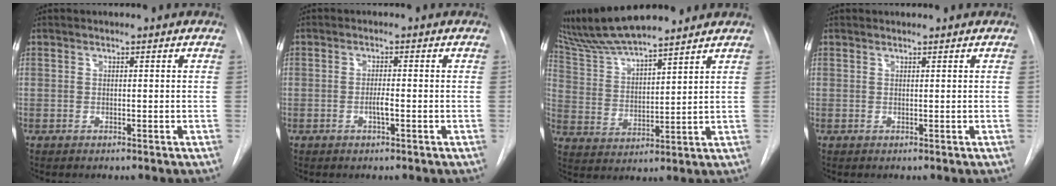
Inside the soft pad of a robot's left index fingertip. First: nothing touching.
{"total": 1.5, "force": [-0.5, 0.1, 1.4], "torque": [-0.028, 0.000, -0.011]}
{"total": 13.9, "force": [12.6, 1.5, 5.6], "torque": [-0.104, 0.018, 0.229]}
{"total": 0.7, "force": [0.7, 0.0, 0.0], "torque": [-0.007, 0.008, 0.014]}